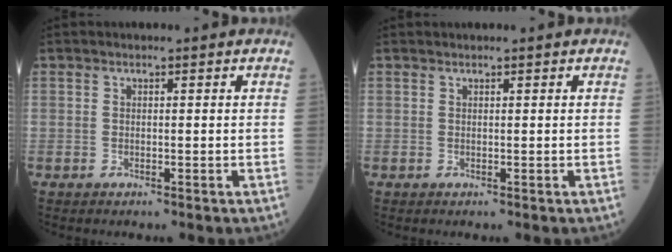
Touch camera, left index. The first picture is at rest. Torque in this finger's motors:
{"motor_torque": [0.18, -0.17, 0.01, 0.00]}